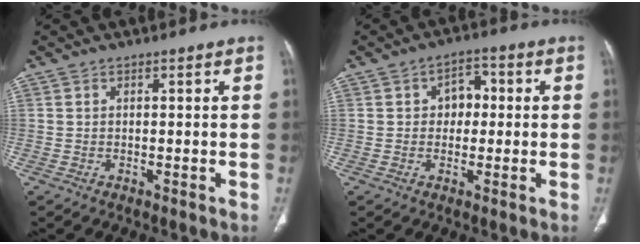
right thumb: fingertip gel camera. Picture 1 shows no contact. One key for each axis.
{"total": 5.1, "fx": 0.4, "fy": 3.9, "fz": 3.4, "tx": -0.024, "ty": 0.014, "tz": 0.000}